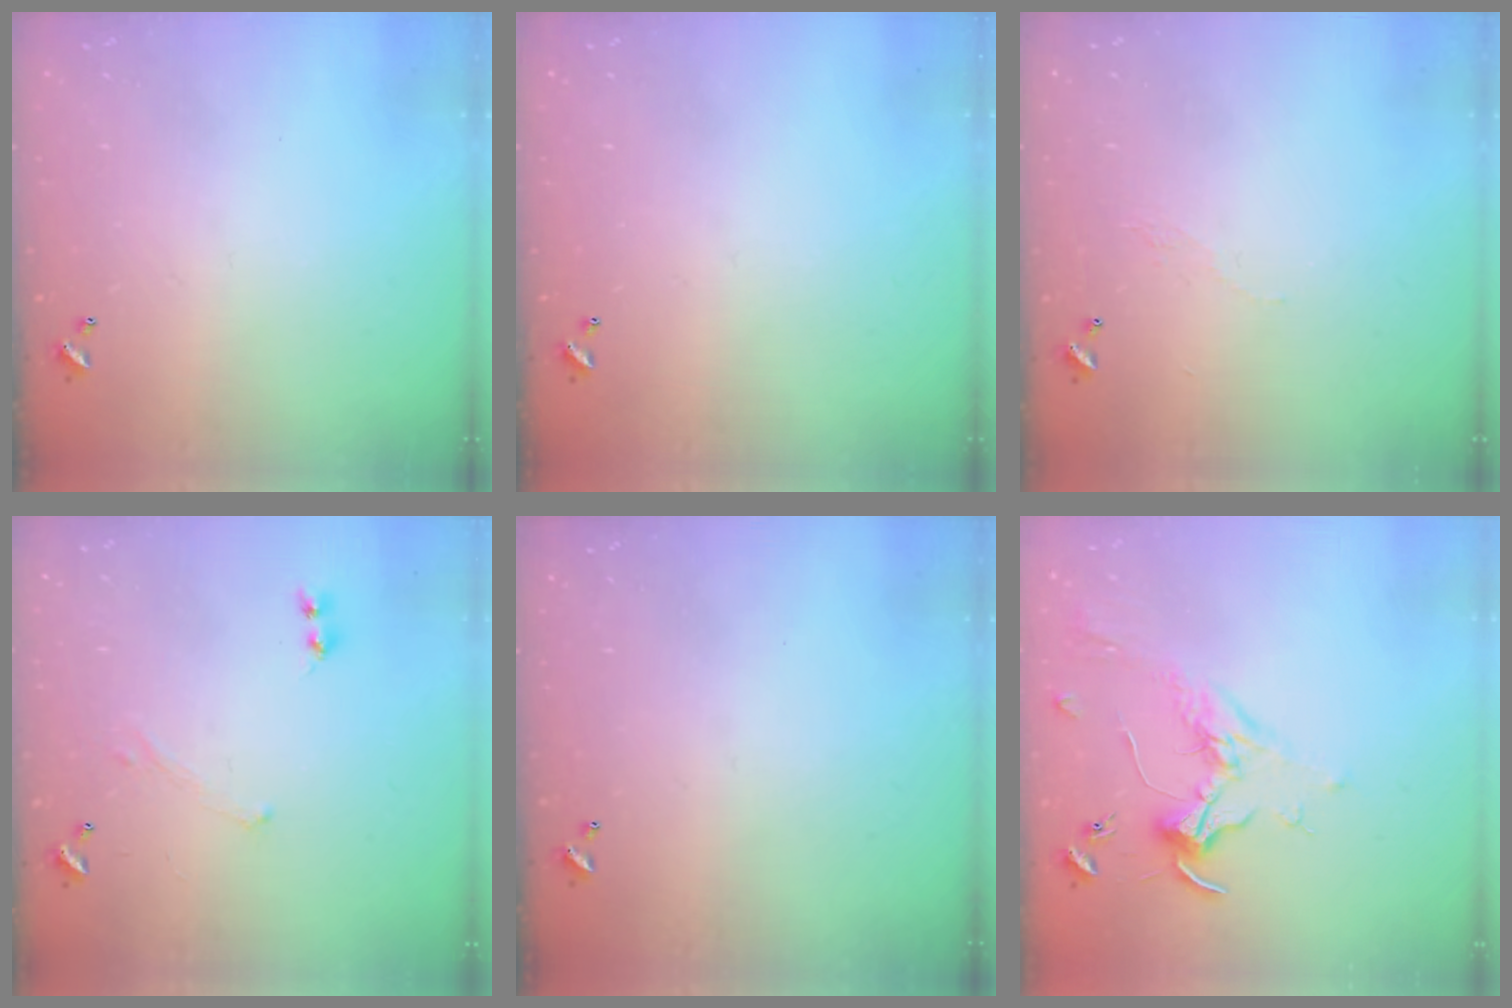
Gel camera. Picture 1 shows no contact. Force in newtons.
{"total": 0.0}
{"total": 2.9, "press": 2.9, "slide": 0.5}
{"total": 0.7, "press": 0.7, "slide": 0.3}
{"total": 0.0}
{"total": 1.7, "press": 1.5, "slide": 0.9}